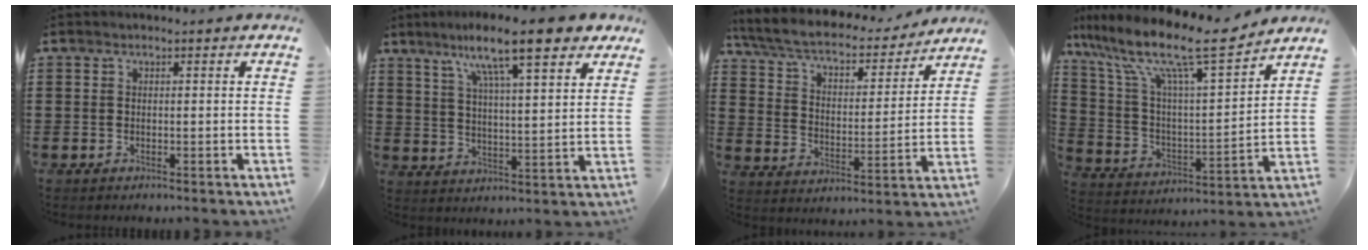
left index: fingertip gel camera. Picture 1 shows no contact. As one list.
[{"total": 12.0, "force": [8.7, 1.6, 8.2], "torque": [-0.149, -0.031, 0.139]}, {"total": 6.3, "force": [5.3, 1.3, 3.2], "torque": [-0.084, -0.036, 0.087]}, {"total": 13.3, "force": [9.8, 2.0, 8.7], "torque": [-0.195, -0.056, 0.159]}]